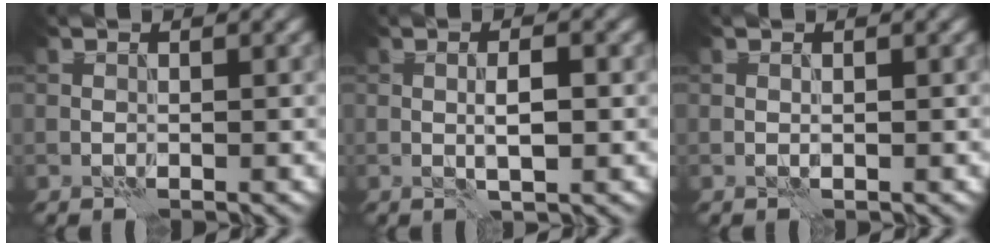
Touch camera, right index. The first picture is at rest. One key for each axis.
{"total": 2.4, "fx": -0.3, "fy": 0.4, "fz": 2.3, "tx": -0.040, "ty": 0.000, "tz": -0.005}
{"total": 0.0}